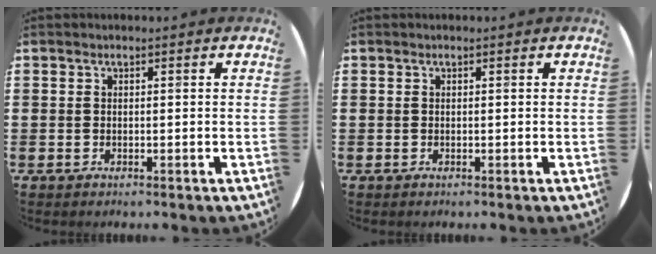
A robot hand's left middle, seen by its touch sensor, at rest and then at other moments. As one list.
[{"total": 0.0}]